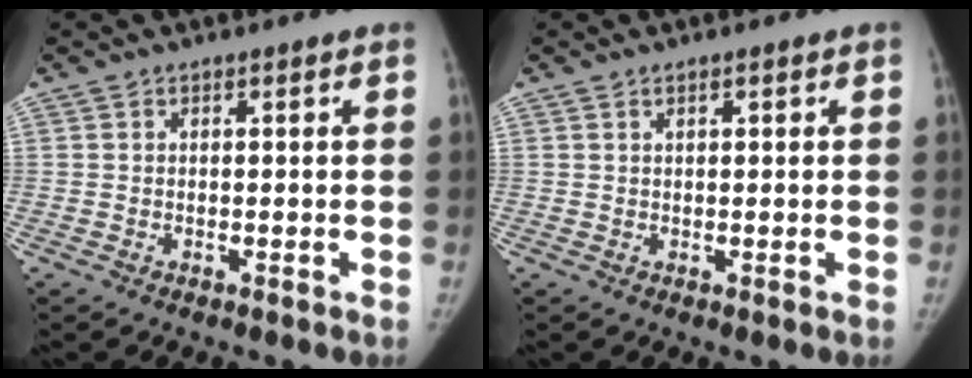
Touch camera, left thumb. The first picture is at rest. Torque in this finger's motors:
{"motor_torque": [-0.28, -0.11, -0.47, 0.26, -0.05]}